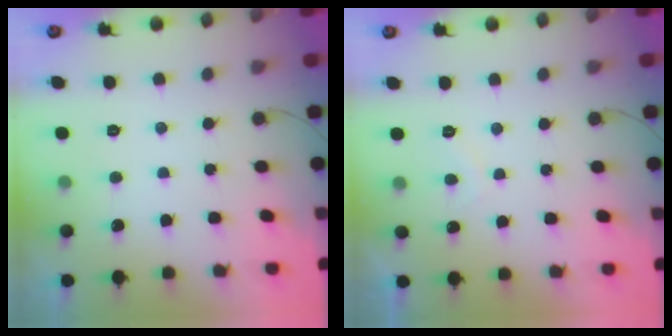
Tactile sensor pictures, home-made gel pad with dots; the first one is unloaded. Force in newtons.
{"total": 1.3, "press": 1.1, "slide": 0.7}